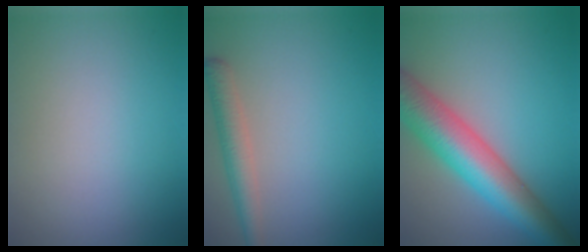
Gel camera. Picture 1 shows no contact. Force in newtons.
{"total": 3.0, "press": 3.0, "slide": 0.2}
{"total": 8.7, "press": 8.7, "slide": 0.2}